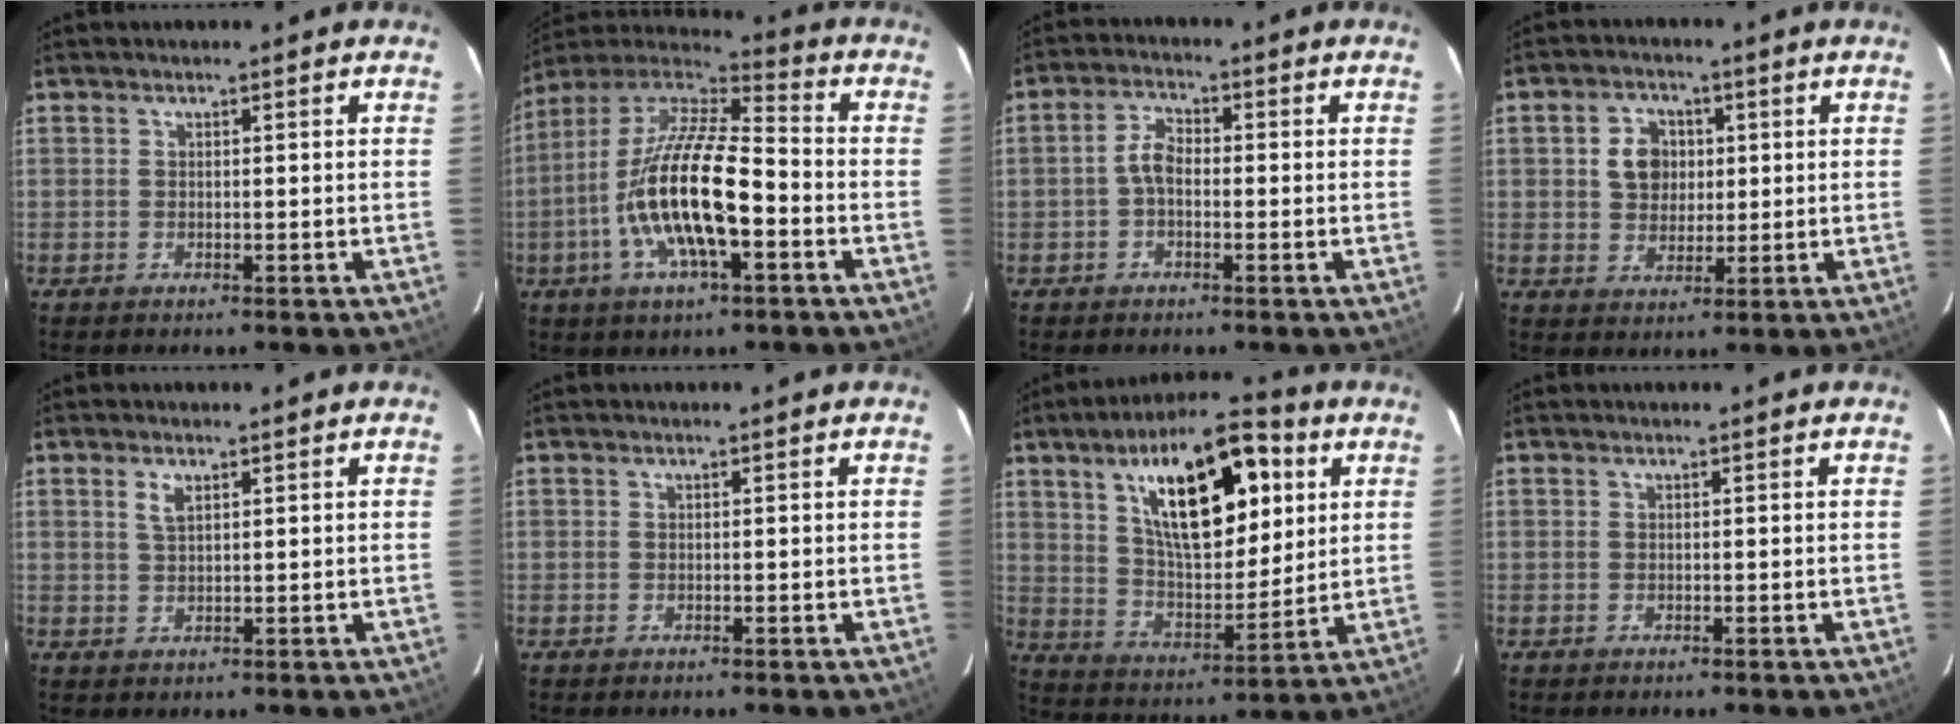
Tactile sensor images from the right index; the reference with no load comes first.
{"total": 19.8, "force": [-5.5, 6.2, 18.0], "torque": [-0.344, -0.016, -0.108]}
{"total": 3.5, "force": [-0.9, 2.0, 2.7], "torque": [-0.056, 0.014, -0.019]}
{"total": 6.4, "force": [1.2, 5.4, 3.3], "torque": [-0.060, 0.018, 0.026]}
{"total": 2.3, "force": [1.2, 1.0, 1.7], "torque": [-0.034, 0.002, 0.022]}
{"total": 0.0}
{"total": 20.7, "force": [8.5, 8.9, 16.6], "torque": [-0.277, 0.026, 0.149]}
{"total": 0.0}